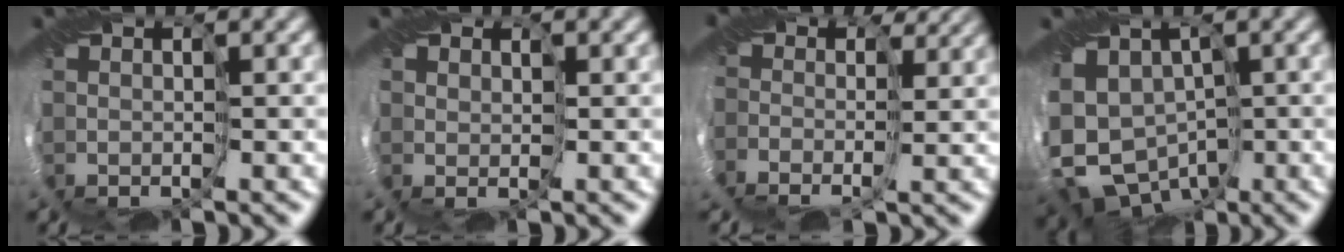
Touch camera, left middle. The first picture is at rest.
{"total": 1.9, "force": [0.9, 1.6, 0.6], "torque": [-0.010, 0.001, 0.008]}
{"total": 7.4, "force": [2.9, 5.3, 4.2], "torque": [-0.081, 0.015, 0.030]}
{"total": 8.8, "force": [-4.9, 6.6, 3.0], "torque": [-0.053, -0.018, -0.073]}